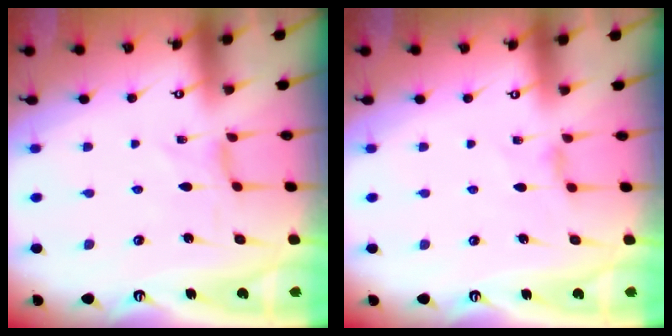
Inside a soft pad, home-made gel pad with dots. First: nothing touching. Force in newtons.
{"total": 2.7, "press": 2.6, "slide": 0.5}